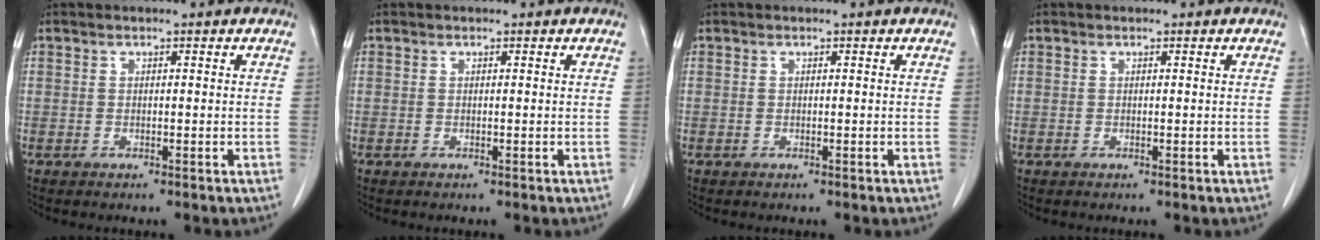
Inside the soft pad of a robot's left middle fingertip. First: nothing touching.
{"total": 0.0}
{"total": 0.0}
{"total": 0.0}